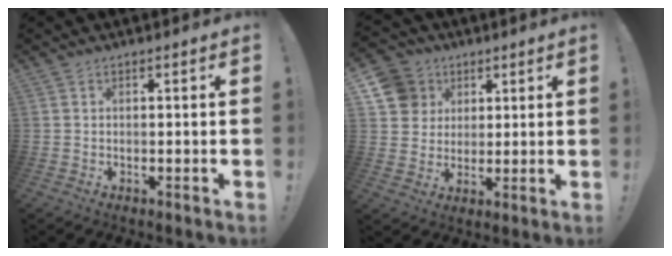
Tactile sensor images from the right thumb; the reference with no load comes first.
{"total": 10.8, "force": [4.1, 9.6, 2.9], "torque": [-0.035, -0.017, 0.086]}